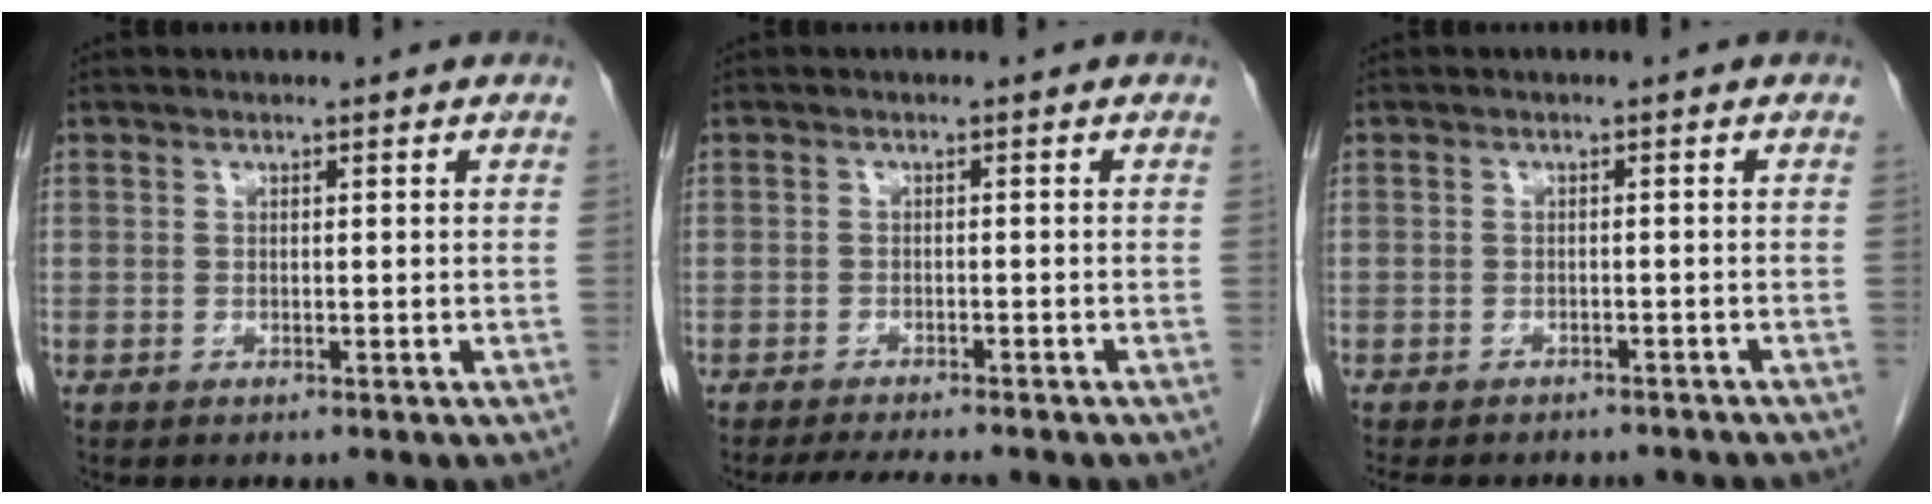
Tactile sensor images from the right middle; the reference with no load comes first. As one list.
[{"total": 5.8, "force": [-5.2, 0.6, 2.6], "torque": [-0.038, -0.014, -0.077]}, {"total": 10.7, "force": [-9.4, 3.9, 3.5], "torque": [-0.064, 0.000, -0.105]}]